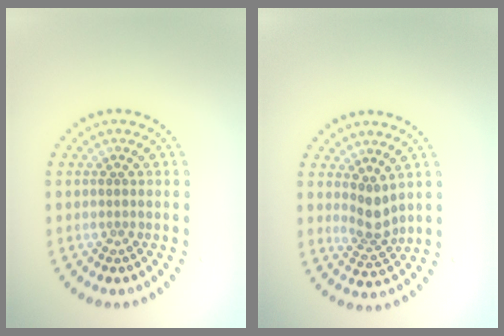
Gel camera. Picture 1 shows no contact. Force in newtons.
{"total": 2.5, "press": 1.9, "slide": 1.6}